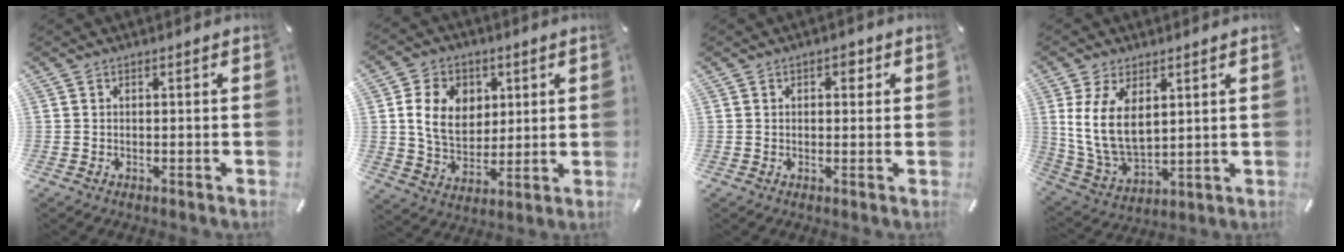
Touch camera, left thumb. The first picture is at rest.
{"total": 11.5, "force": [2.8, 9.1, 6.4], "torque": [-0.118, 0.006, 0.048]}
{"total": 2.6, "force": [1.0, 1.8, 1.6], "torque": [-0.011, -0.002, 0.008]}
{"total": 11.4, "force": [3.8, 6.9, 8.2], "torque": [-0.194, -0.016, 0.069]}